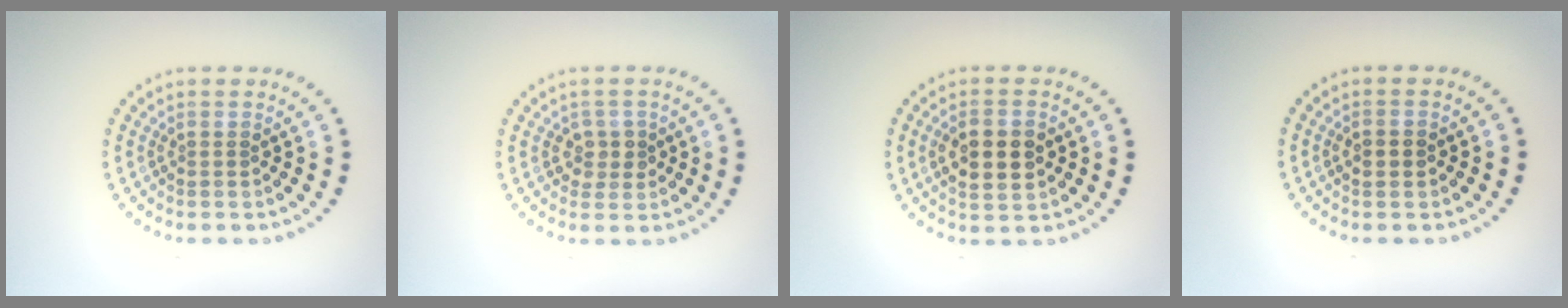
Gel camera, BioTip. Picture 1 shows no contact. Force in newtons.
{"total": 1.7, "press": 1.7, "slide": 0.4}
{"total": 4.4, "press": 4.4, "slide": 0.3}
{"total": 2.0, "press": 2.0, "slide": 0.1}